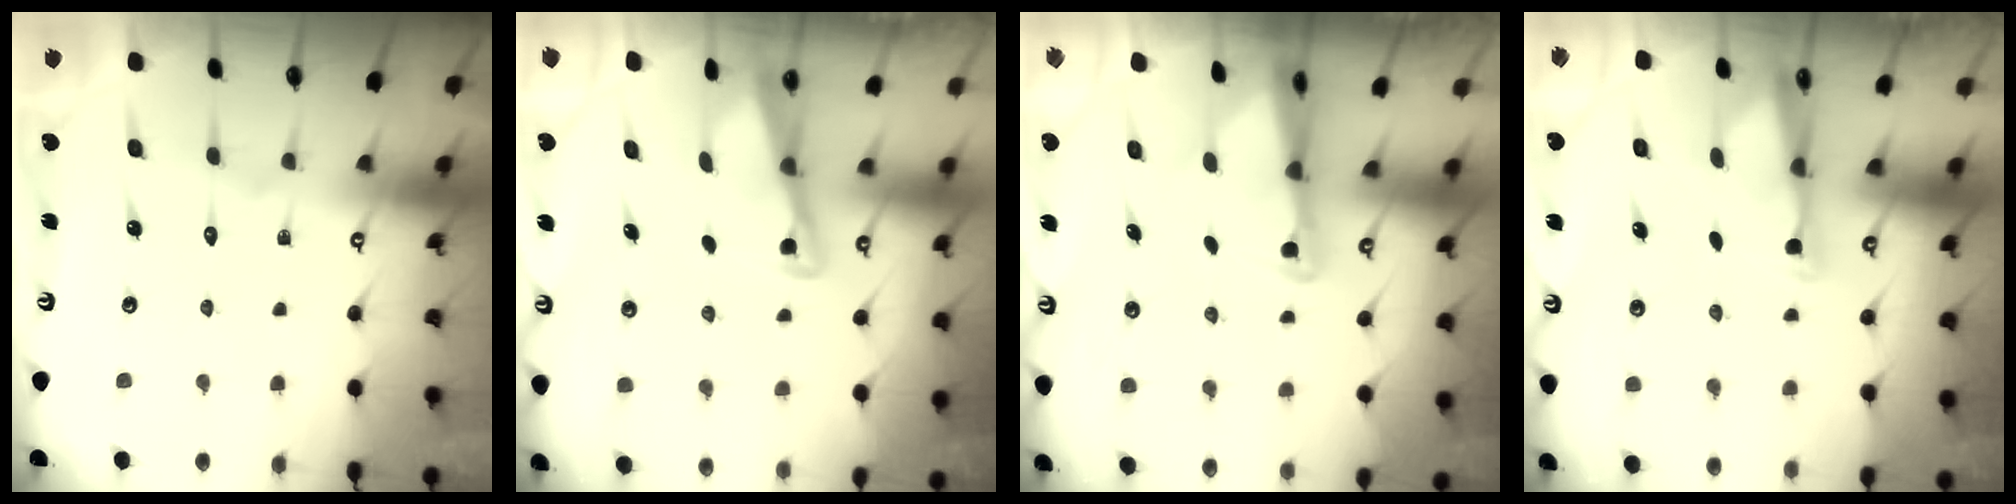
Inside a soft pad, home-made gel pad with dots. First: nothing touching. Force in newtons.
{"total": 2.8, "press": 2.8, "slide": 0.4}
{"total": 2.6, "press": 2.6, "slide": 0.5}
{"total": 2.9, "press": 2.8, "slide": 0.6}